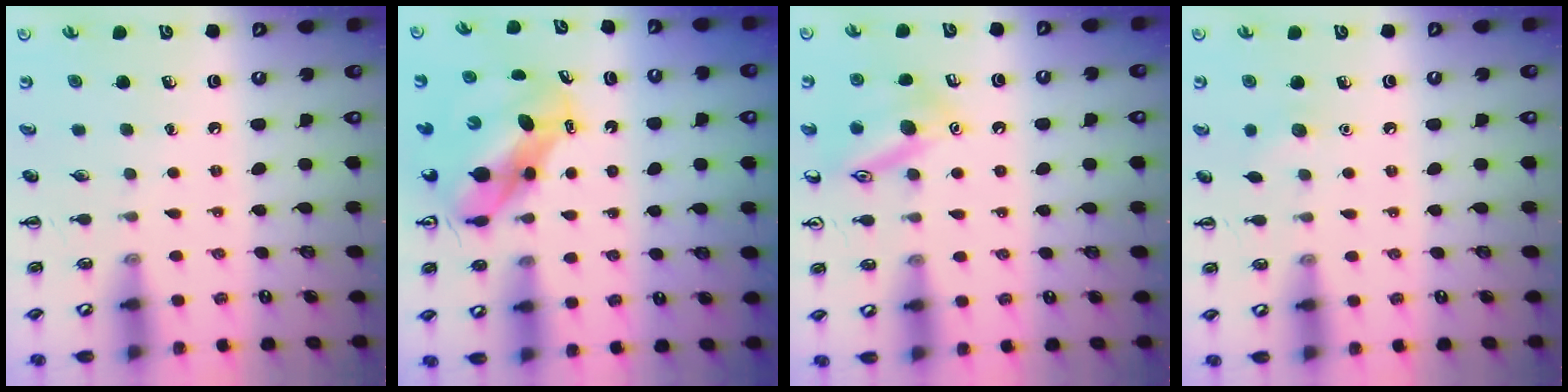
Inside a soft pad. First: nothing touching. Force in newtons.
{"total": 6.8, "press": 6.6, "slide": 1.7}
{"total": 14.0, "press": 13.9, "slide": 1.1}
{"total": 4.6, "press": 4.4, "slide": 1.3}